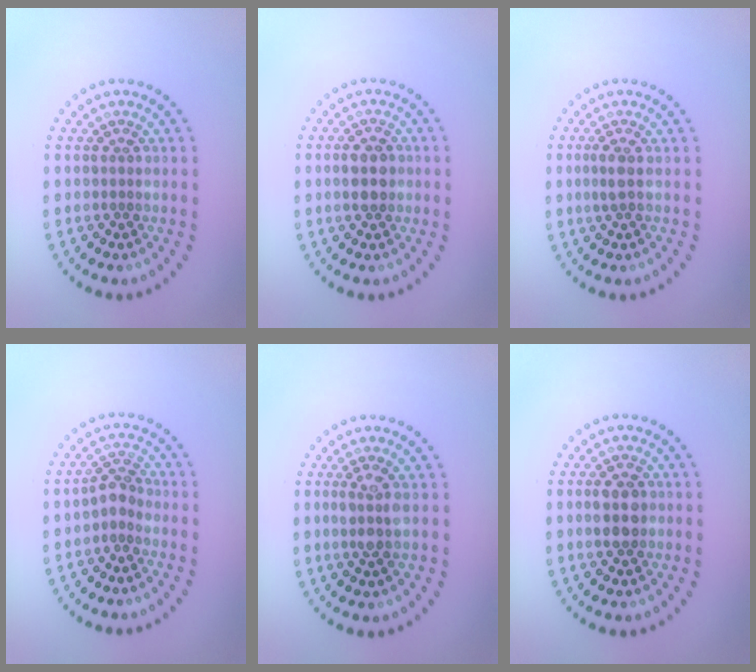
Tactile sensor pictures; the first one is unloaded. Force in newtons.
{"total": 2.9, "press": 2.9, "slide": 0.1}
{"total": 1.2, "press": 1.1, "slide": 0.5}
{"total": 1.9, "press": 1.6, "slide": 1.1}
{"total": 2.3, "press": 2.0, "slide": 1.1}
{"total": 3.2, "press": 3.2, "slide": 0.1}